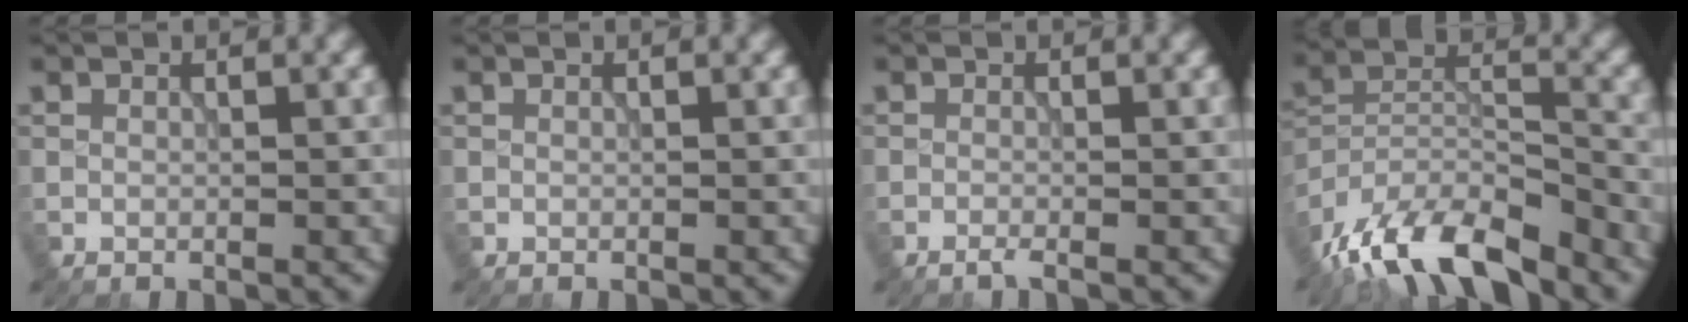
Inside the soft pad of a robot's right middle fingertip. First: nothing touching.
{"total": 0.0}
{"total": 0.9, "force": [-0.7, 0.1, 0.6], "torque": [-0.010, -0.004, -0.018]}
{"total": 12.9, "force": [-9.8, 4.2, 7.3], "torque": [-0.147, -0.001, -0.180]}